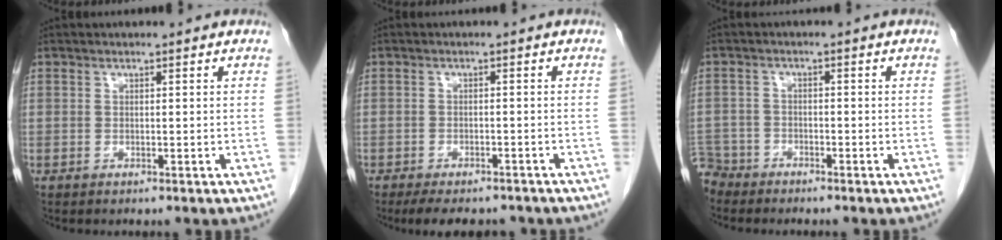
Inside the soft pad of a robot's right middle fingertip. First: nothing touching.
{"total": 8.5, "force": [-7.2, 3.0, 3.5], "torque": [-0.050, -0.006, -0.094]}
{"total": 4.6, "force": [-4.2, 1.7, -0.6], "torque": [0.017, -0.006, -0.085]}